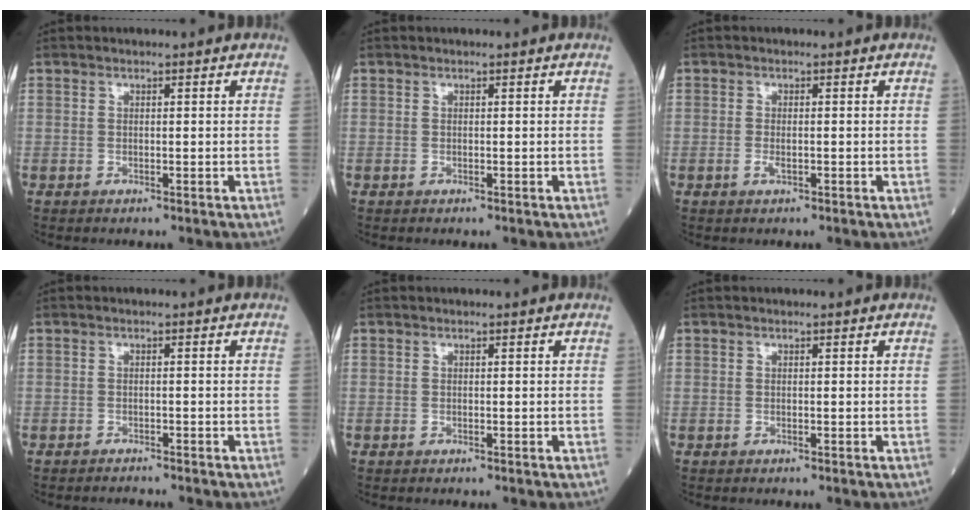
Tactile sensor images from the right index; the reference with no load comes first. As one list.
[{"total": 0.0}, {"total": 1.4, "force": [-0.5, 0.5, 1.2], "torque": [-0.027, -0.001, -0.008]}, {"total": 2.0, "force": [-1.9, -0.4, -0.4], "torque": [0.007, -0.013, -0.029]}, {"total": 0.0}, {"total": 0.0}]